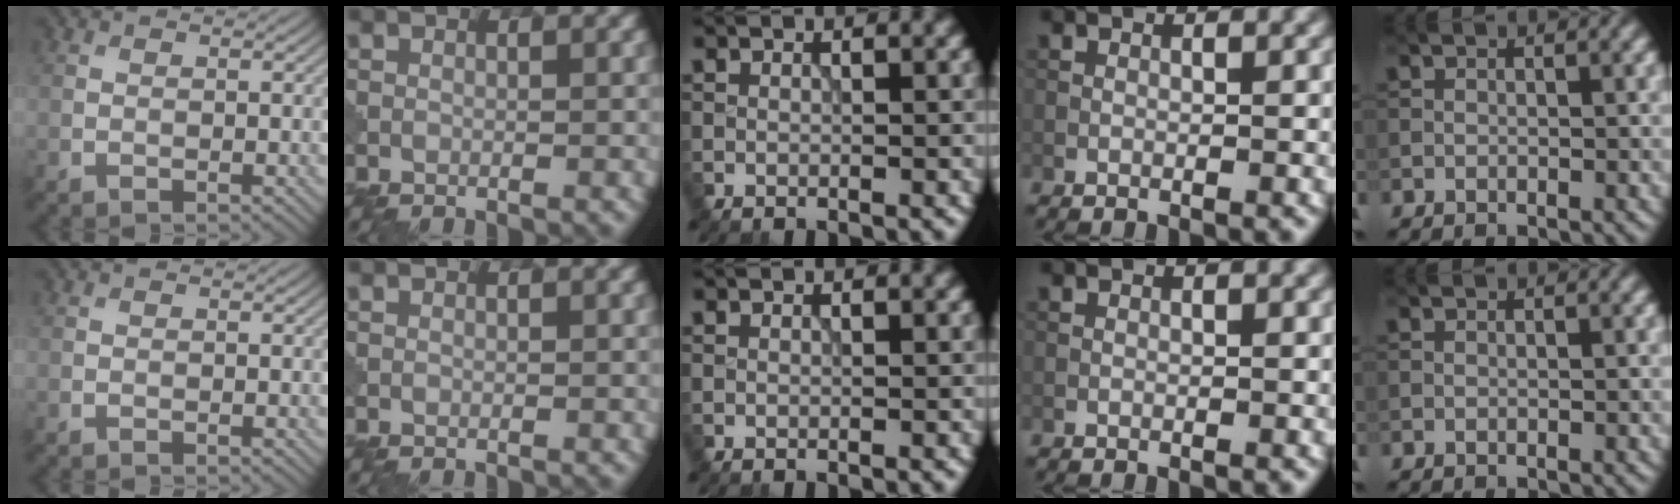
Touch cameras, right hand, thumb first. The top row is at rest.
{}